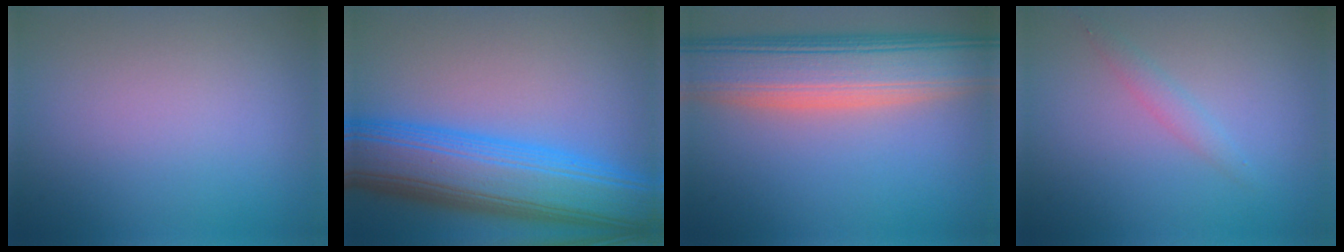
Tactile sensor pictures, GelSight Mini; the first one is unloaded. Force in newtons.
{"total": 11.3, "press": 11.3, "slide": 0.3}
{"total": 10.3, "press": 10.2, "slide": 1.2}
{"total": 1.4, "press": 1.4, "slide": 0.0}